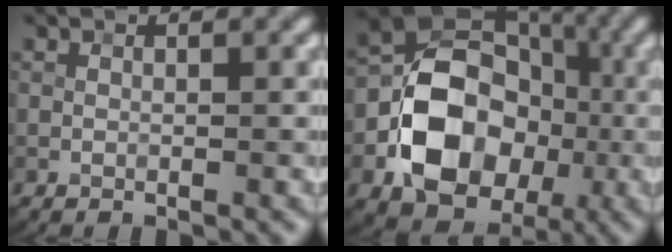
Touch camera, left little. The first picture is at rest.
{"total": 11.3, "force": [-2.8, 8.3, 7.1], "torque": [-0.115, 0.005, -0.054]}